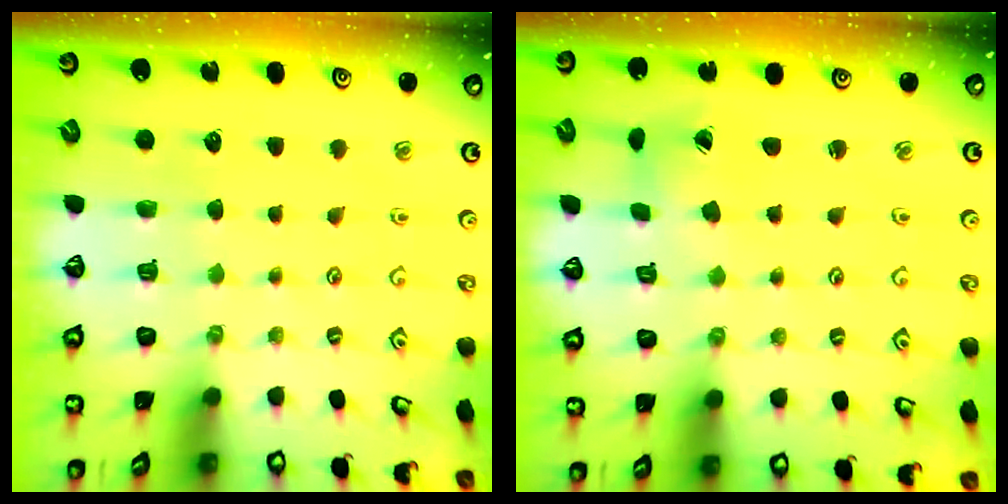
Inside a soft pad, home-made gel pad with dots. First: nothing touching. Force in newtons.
{"total": 3.0, "press": 3.0, "slide": 0.2}